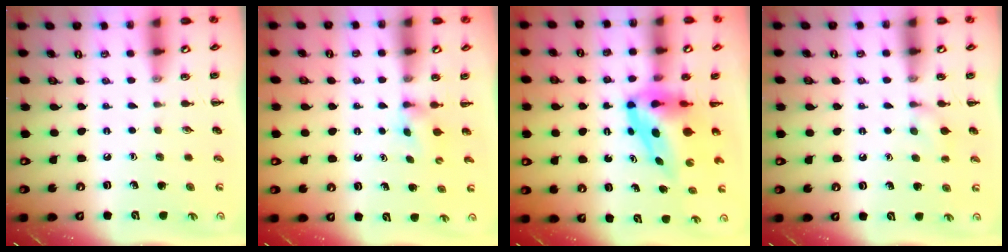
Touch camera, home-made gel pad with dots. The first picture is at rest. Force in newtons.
{"total": 2.3, "press": 2.1, "slide": 1.0}
{"total": 7.5, "press": 7.2, "slide": 2.2}
{"total": 6.0, "press": 5.8, "slide": 1.6}